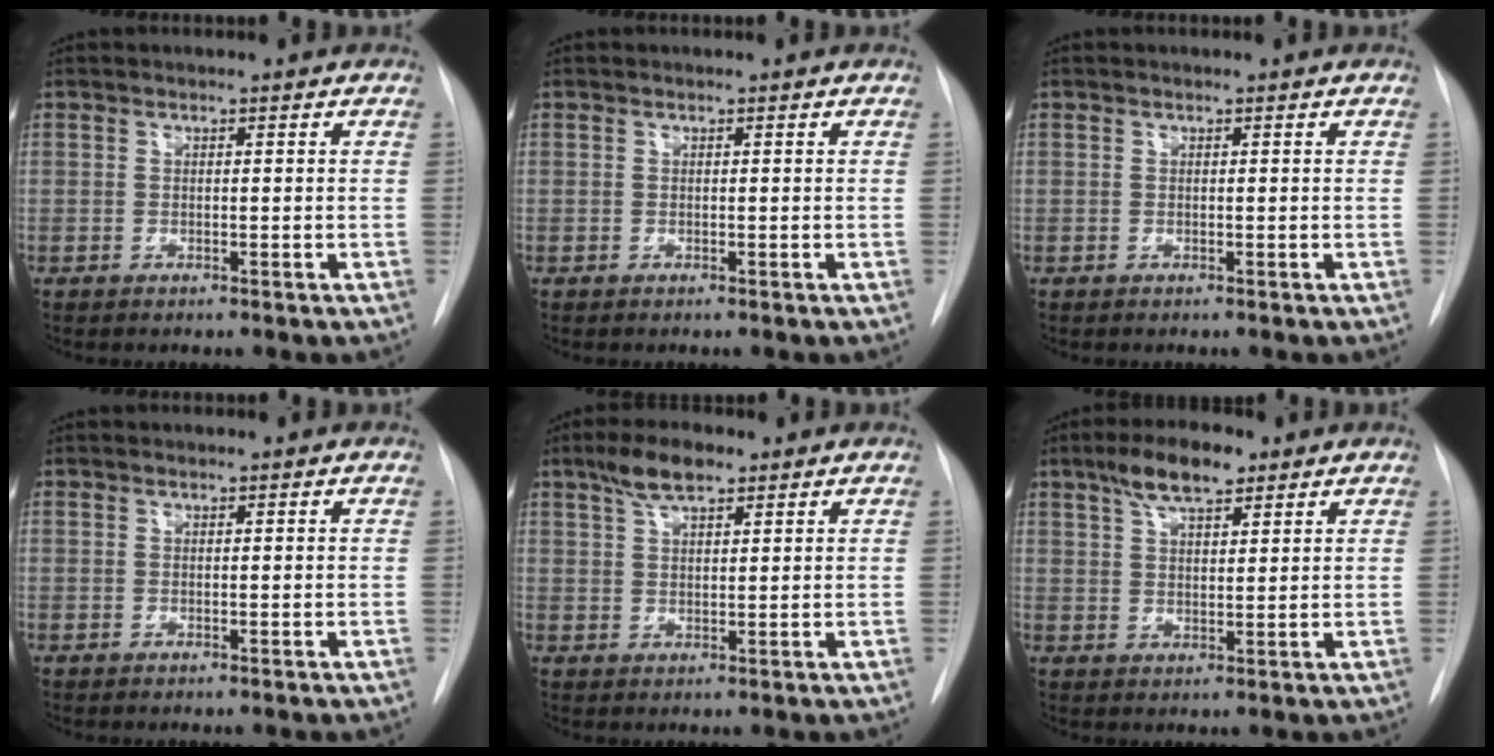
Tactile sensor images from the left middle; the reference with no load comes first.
{"total": 0.0}
{"total": 0.0}
{"total": 0.0}
{"total": 5.4, "force": [3.7, 1.8, 3.5], "torque": [-0.070, 0.013, 0.067]}
{"total": 7.2, "force": [4.8, 2.3, 4.9], "torque": [-0.092, 0.015, 0.084]}